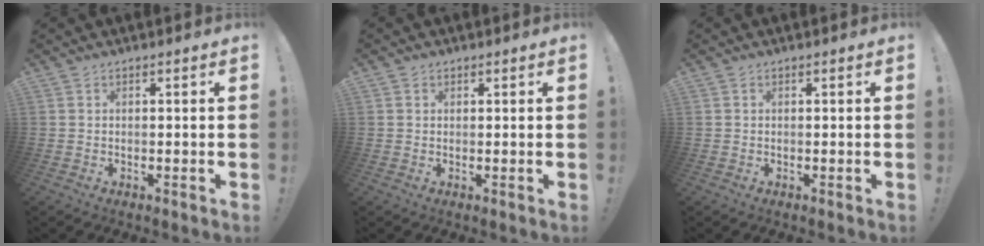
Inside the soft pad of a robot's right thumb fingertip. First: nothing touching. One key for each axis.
{"total": 0.8, "fx": 0.5, "fy": 0.6, "fz": 0.0, "tx": 0.003, "ty": -0.001, "tz": 0.009}
{"total": 0.0}